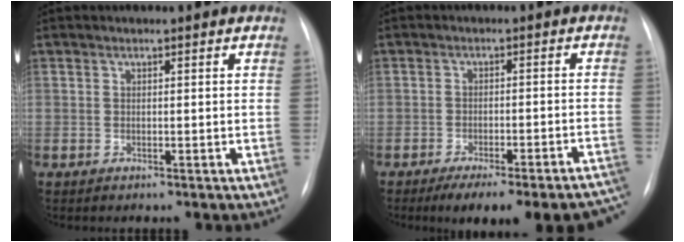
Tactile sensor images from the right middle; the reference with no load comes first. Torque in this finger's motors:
{"motor_torque": [1.08, -1.06, 0.14, 0.05]}